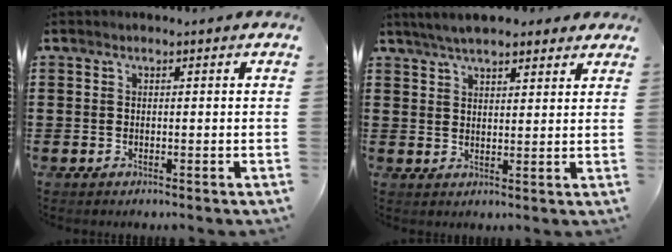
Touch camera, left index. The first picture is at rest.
{"total": 5.3, "force": [4.6, 1.5, 2.1], "torque": [-0.053, 0.001, 0.086]}